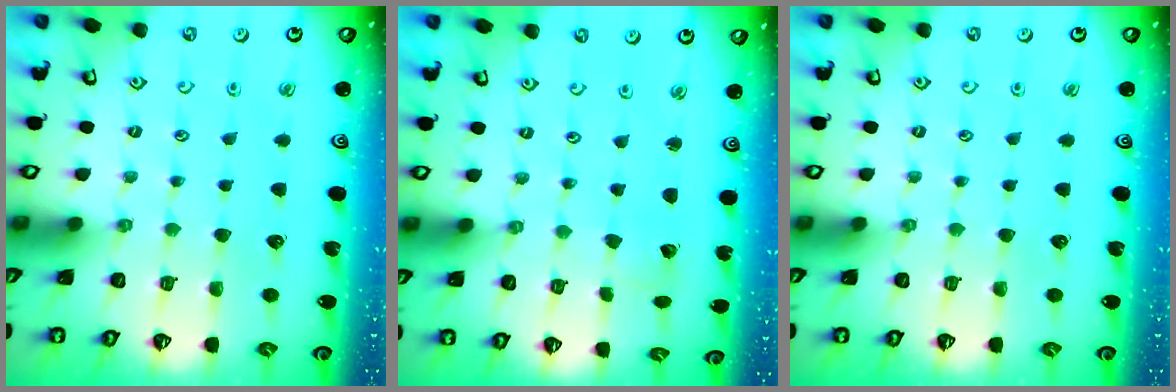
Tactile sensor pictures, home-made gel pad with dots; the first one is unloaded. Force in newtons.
{"total": 1.5, "press": 1.5, "slide": 0.0}
{"total": 0.0}